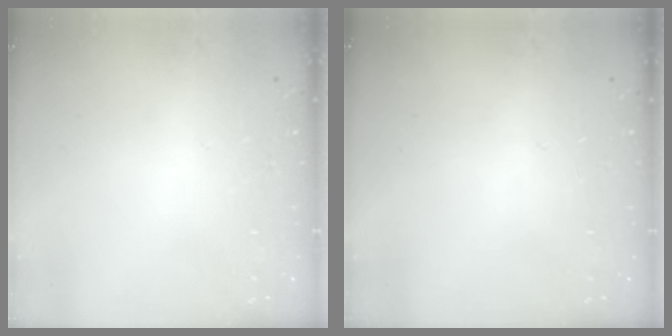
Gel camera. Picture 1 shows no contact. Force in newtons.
{"total": 0.0}